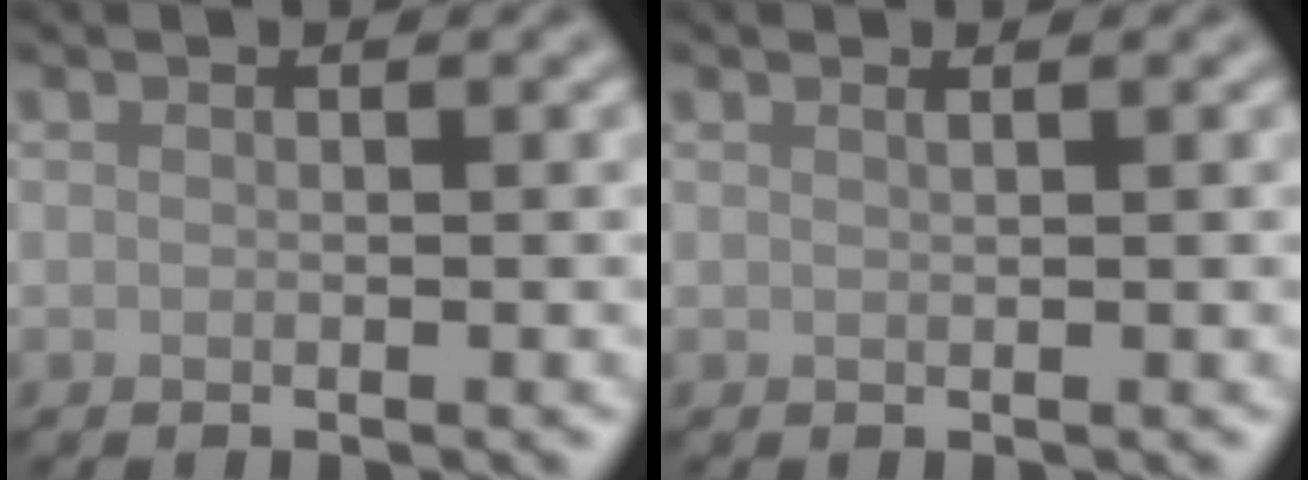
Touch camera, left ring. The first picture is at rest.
{"total": 0.8, "force": [0.5, 0.3, 0.5], "torque": [-0.001, -0.001, 0.003]}